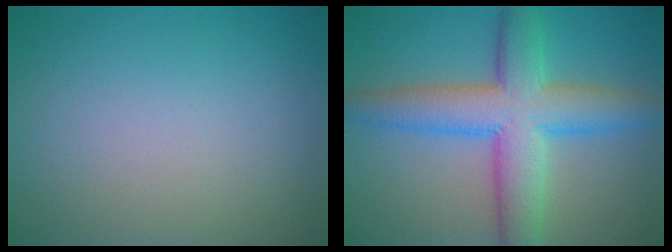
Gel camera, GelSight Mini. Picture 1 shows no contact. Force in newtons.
{"total": 8.3, "press": 8.3, "slide": 0.1}